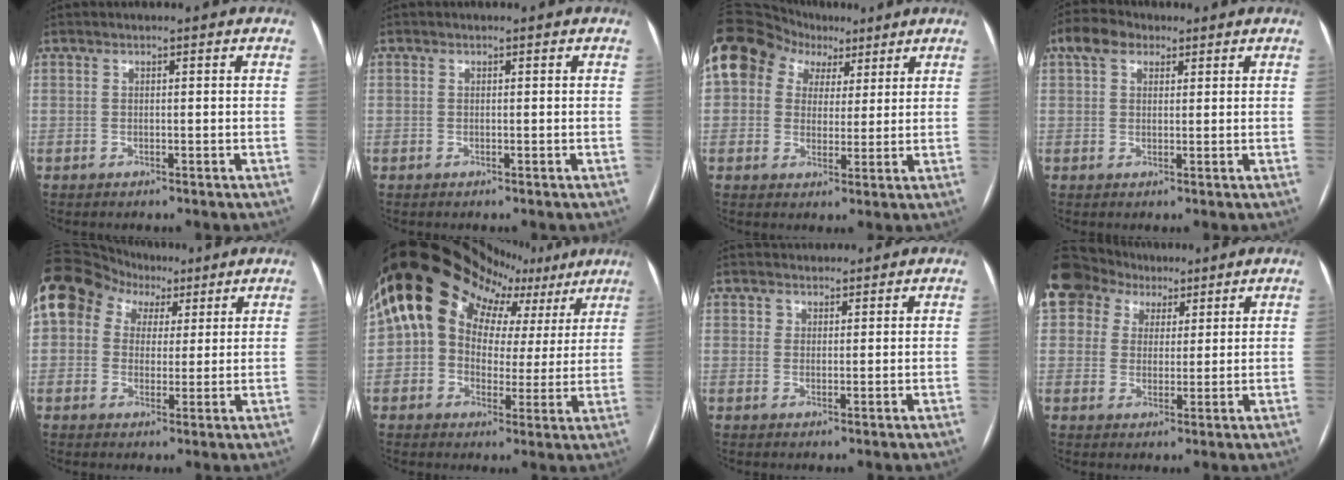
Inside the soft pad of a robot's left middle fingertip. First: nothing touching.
{"total": 0.0}
{"total": 18.9, "force": [8.8, 14.7, 8.1], "torque": [-0.213, 0.097, 0.165]}
{"total": 4.6, "force": [2.5, 3.0, 2.4], "torque": [-0.052, 0.028, 0.048]}
{"total": 19.0, "force": [8.8, 14.7, 8.3], "torque": [-0.221, 0.099, 0.165]}
{"total": 20.5, "force": [11.4, 13.7, 10.1], "torque": [-0.170, 0.085, 0.154]}
{"total": 3.0, "force": [2.6, 1.4, 0.0], "torque": [0.011, 0.016, 0.040]}
{"total": 16.1, "force": [9.1, 12.0, 5.6], "torque": [-0.167, 0.075, 0.172]}